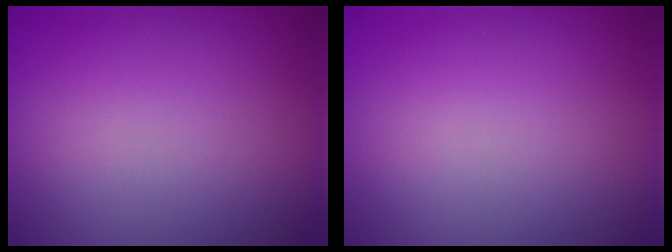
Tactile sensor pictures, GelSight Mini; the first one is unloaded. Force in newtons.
{"total": 0.0}